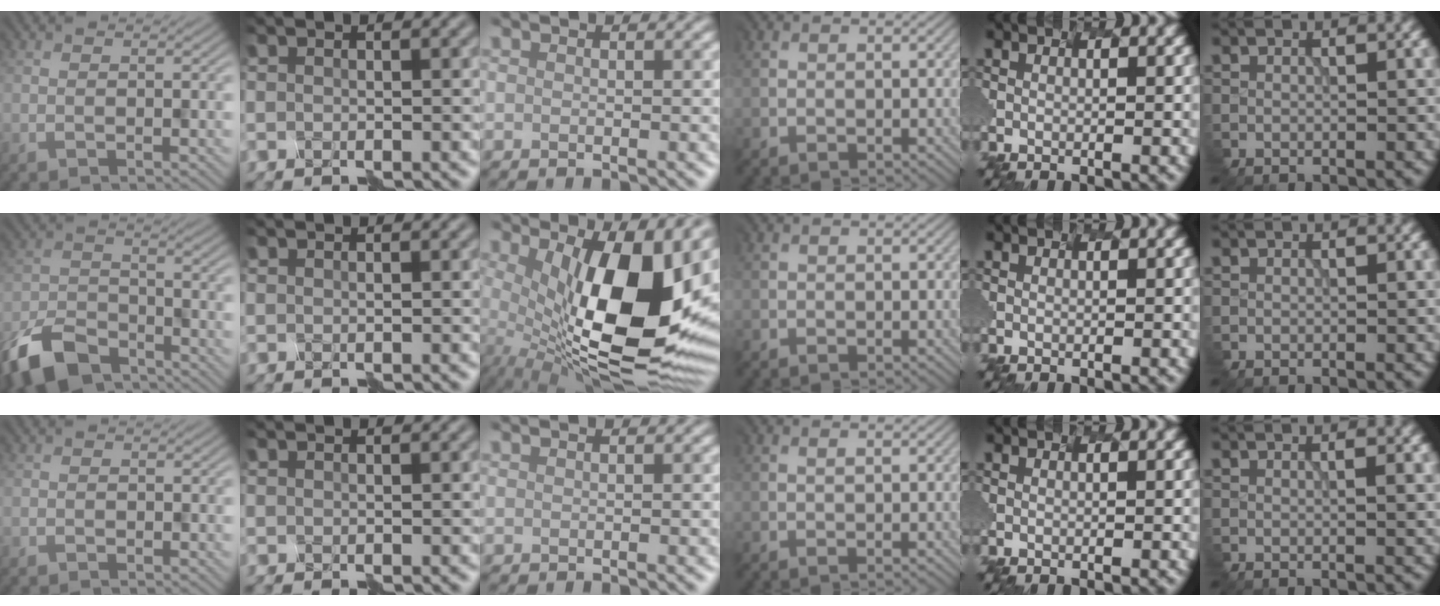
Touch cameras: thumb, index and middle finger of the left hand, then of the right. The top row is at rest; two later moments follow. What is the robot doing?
{"motion": "disassemble", "object": "markers"}